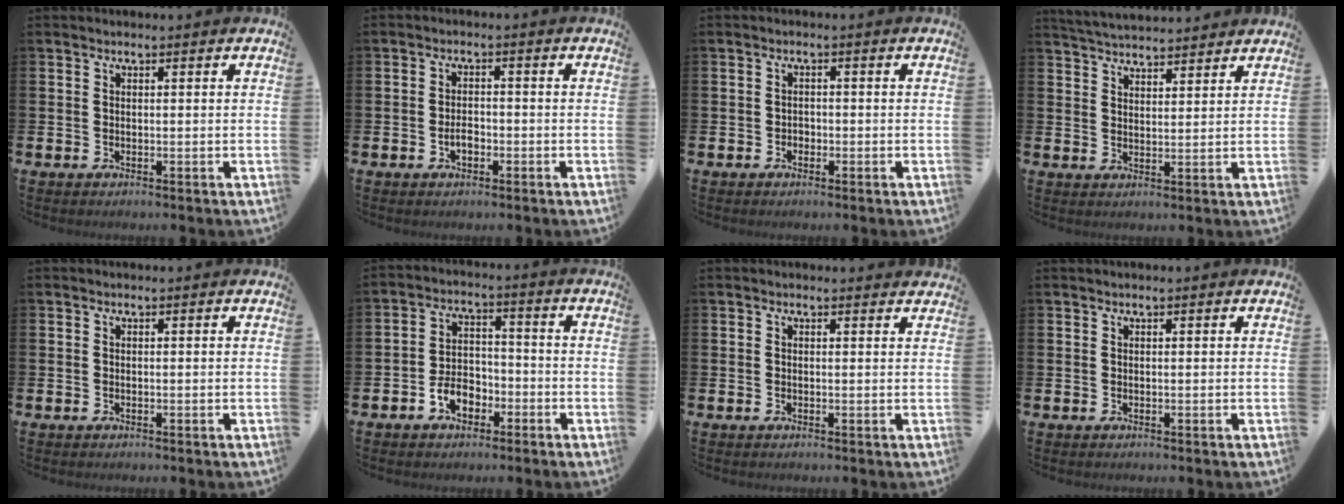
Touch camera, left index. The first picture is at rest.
{"total": 2.3, "force": [-0.7, 1.3, 1.7], "torque": [-0.018, -0.003, -0.018]}
{"total": 1.2, "force": [-0.6, 1.0, 0.2], "torque": [0.000, 0.000, -0.016]}
{"total": 4.3, "force": [4.3, 0.3, 0.0], "torque": [-0.017, -0.023, 0.078]}
{"total": 0.0}
{"total": 4.7, "force": [-2.6, 3.1, 2.3], "torque": [-0.037, 0.007, -0.054]}
{"total": 0.5, "force": [0.5, 0.1, 0.1], "torque": [0.009, -0.004, 0.007]}
{"total": 0.0}